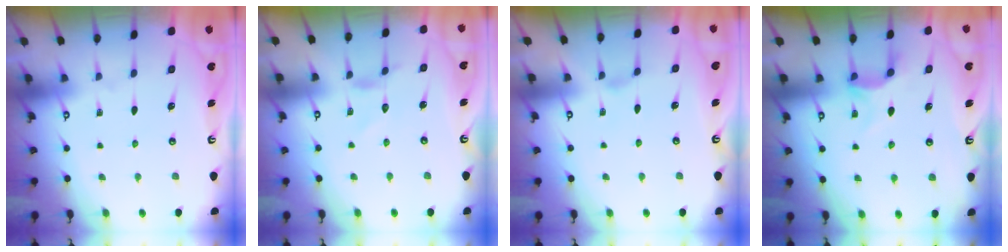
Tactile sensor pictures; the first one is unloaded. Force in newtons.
{"total": 2.3, "press": 2.3, "slide": 0.2}
{"total": 0.0}
{"total": 4.3, "press": 4.3, "slide": 0.8}